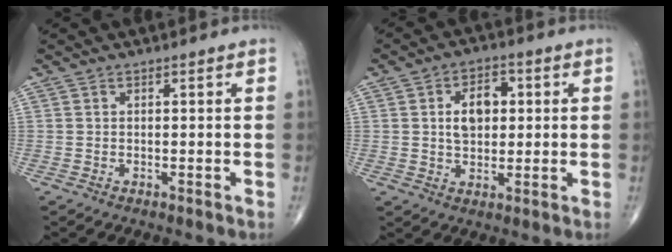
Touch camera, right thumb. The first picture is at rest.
{"total": 7.8, "force": [1.3, 5.2, 5.7], "torque": [-0.067, 0.006, 0.018]}